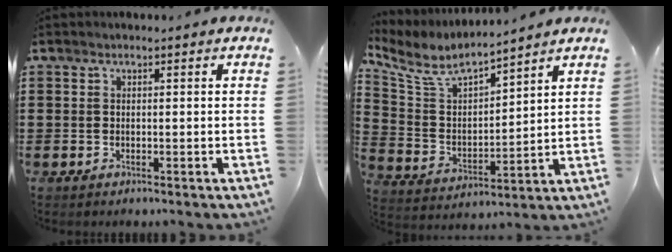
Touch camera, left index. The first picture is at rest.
{"total": 6.9, "force": [6.0, 1.8, 3.0], "torque": [-0.090, -0.036, 0.101]}